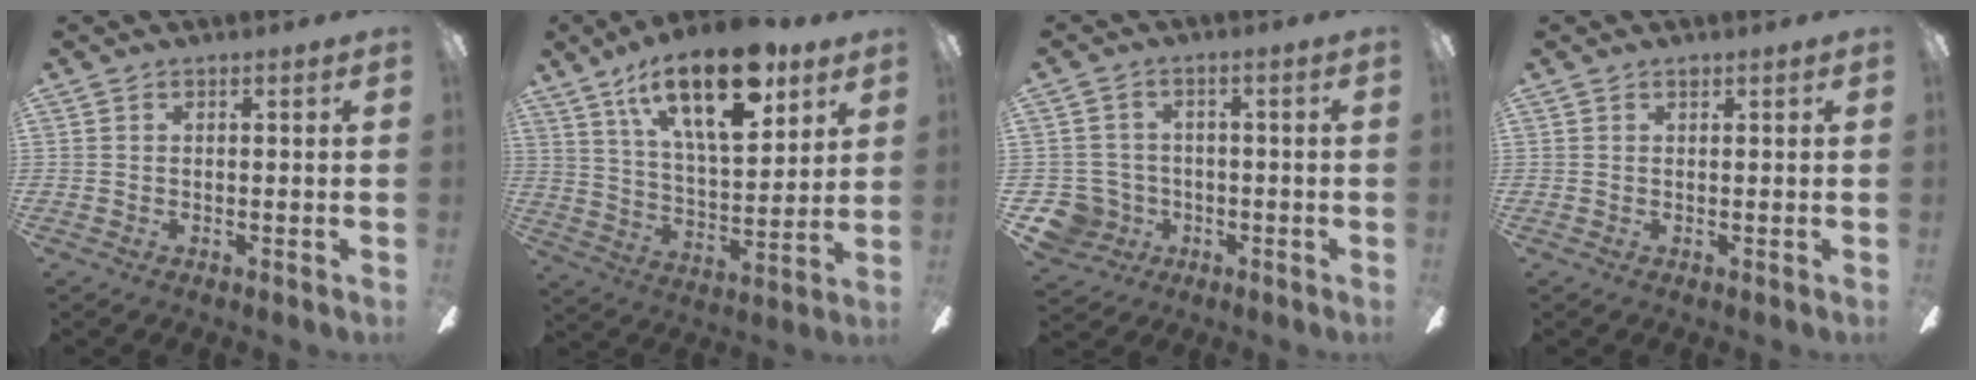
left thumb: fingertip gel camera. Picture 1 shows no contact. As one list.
[{"total": 22.3, "force": [13.0, 9.3, 15.6], "torque": [-0.250, -0.054, 0.215]}, {"total": 7.0, "force": [-2.3, 6.5, 1.3], "torque": [-0.062, 0.016, -0.041]}, {"total": 0.5, "force": [0.4, 0.3, 0.2], "torque": [-0.005, 0.001, 0.007]}]